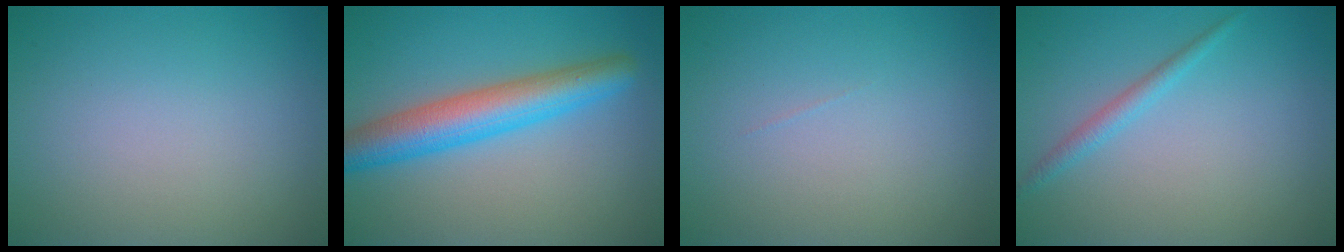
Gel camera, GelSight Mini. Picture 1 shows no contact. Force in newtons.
{"total": 6.1, "press": 6.1, "slide": 0.1}
{"total": 0.0}
{"total": 1.5, "press": 1.5, "slide": 0.1}